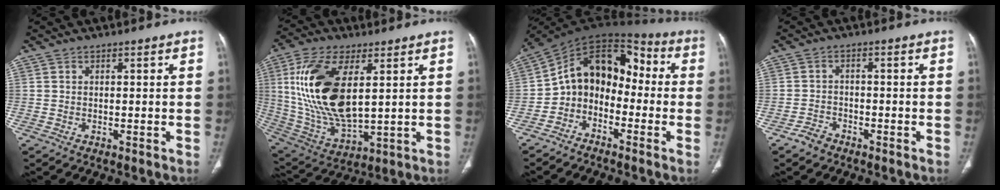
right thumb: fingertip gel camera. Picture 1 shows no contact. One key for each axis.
{"total": 20.6, "fx": 4.7, "fy": 9.8, "fz": 17.5, "tx": -0.354, "ty": -0.023, "tz": 0.097}
{"total": 12.8, "fx": -2.6, "fy": 9.5, "fz": 8.2, "tx": -0.096, "ty": 0.080, "tz": -0.064}
{"total": 2.9, "fx": -2.3, "fy": 1.6, "fz": 0.6, "tx": -0.014, "ty": 0.014, "tz": -0.041}